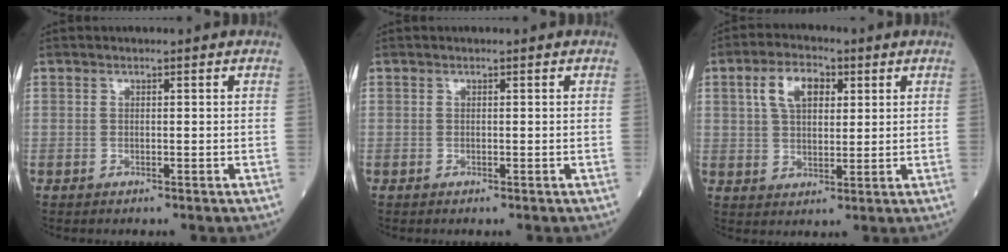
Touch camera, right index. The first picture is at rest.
{"total": 0.0}
{"total": 7.3, "force": [2.8, 3.9, 5.5], "torque": [-0.108, 0.018, 0.053]}